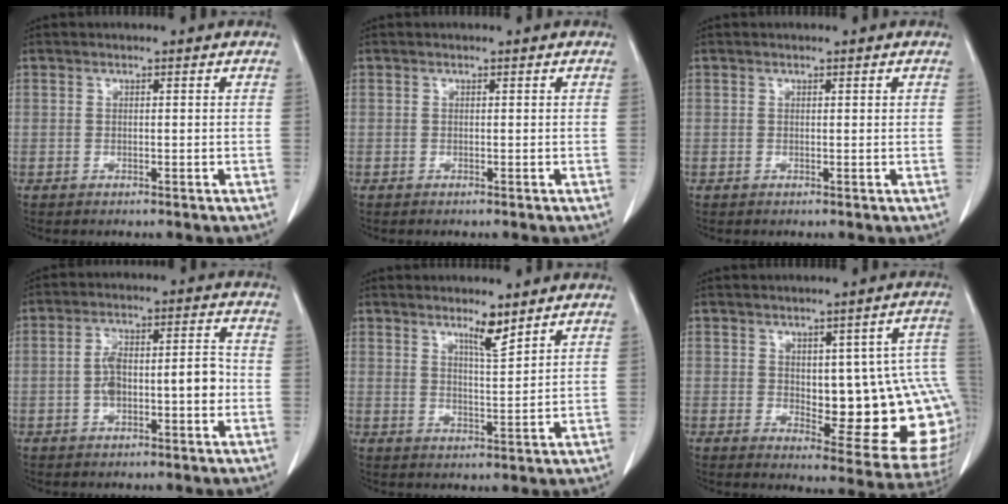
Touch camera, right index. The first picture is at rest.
{"total": 0.0}
{"total": 0.0}
{"total": 8.4, "force": [-1.5, 2.8, 7.8], "torque": [-0.140, 0.029, -0.025]}
{"total": 4.0, "force": [3.0, 0.1, 2.6], "torque": [-0.048, -0.009, 0.056]}
{"total": 15.3, "force": [-0.2, 5.2, 14.4], "torque": [-0.131, 0.013, 0.015]}